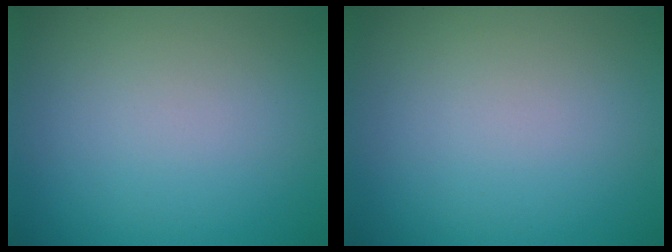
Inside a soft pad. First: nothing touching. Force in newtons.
{"total": 0.0}